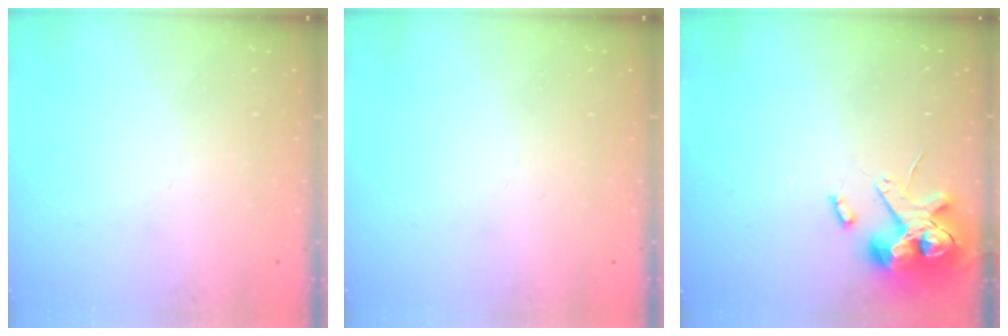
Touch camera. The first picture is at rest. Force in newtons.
{"total": 0.0}
{"total": 12.3, "press": 12.1, "slide": 2.1}